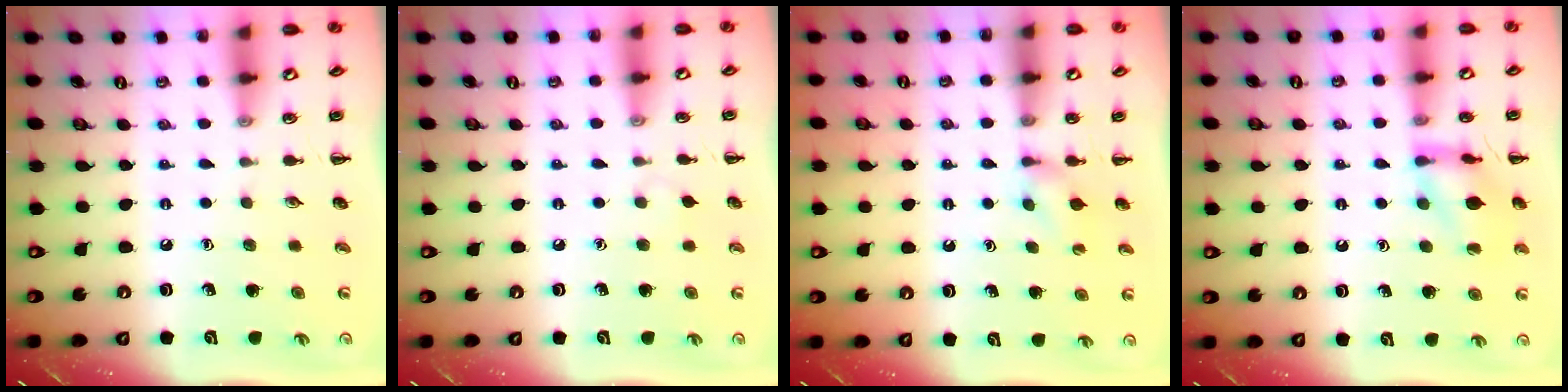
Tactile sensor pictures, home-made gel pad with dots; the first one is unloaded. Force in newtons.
{"total": 2.6, "press": 2.4, "slide": 1.1}
{"total": 3.8, "press": 3.6, "slide": 1.3}
{"total": 12.6, "press": 12.6, "slide": 0.6}